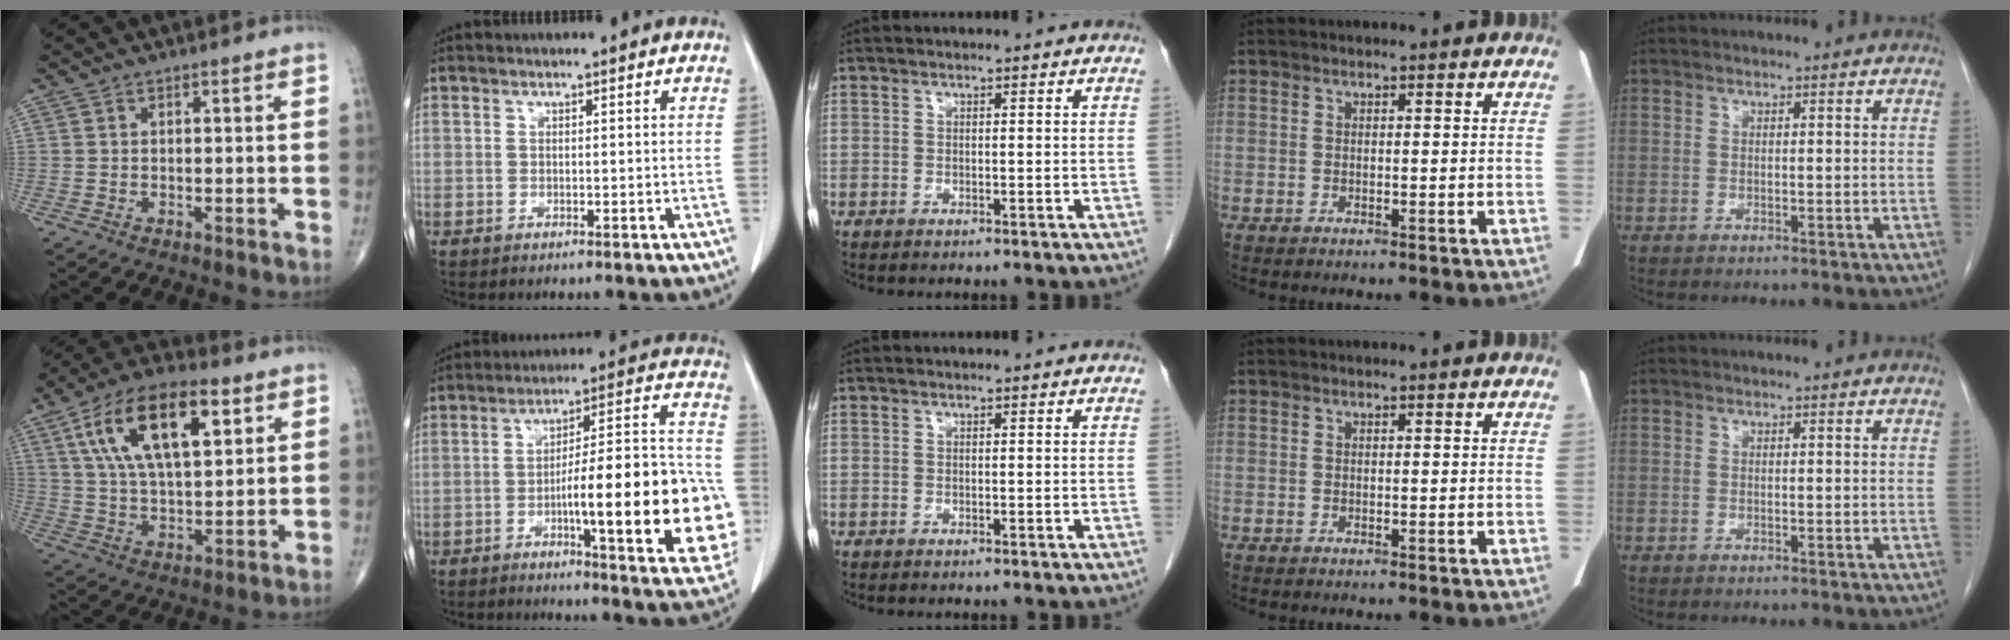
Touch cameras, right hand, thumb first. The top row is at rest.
{"thumb": {"total": 18.9, "force": [7.5, 8.5, 15.1], "torque": [-0.256, -0.006, 0.133]}, "index": {"total": 22.7, "force": [-5.3, 3.4, 21.8], "torque": [-0.223, 0.026, -0.064]}}